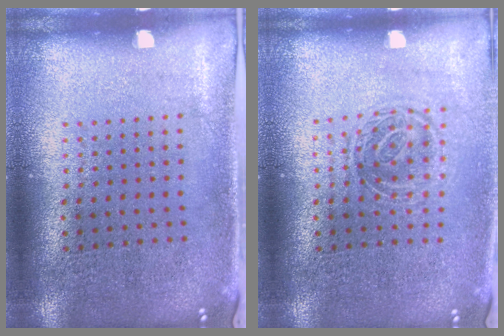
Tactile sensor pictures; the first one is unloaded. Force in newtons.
{"total": 1.3, "press": 1.1, "slide": 0.7}